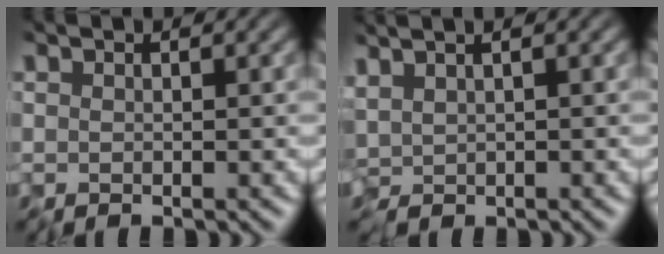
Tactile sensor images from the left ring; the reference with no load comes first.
{"total": 1.1, "force": [0.7, 0.2, 0.8], "torque": [-0.023, 0.003, 0.016]}